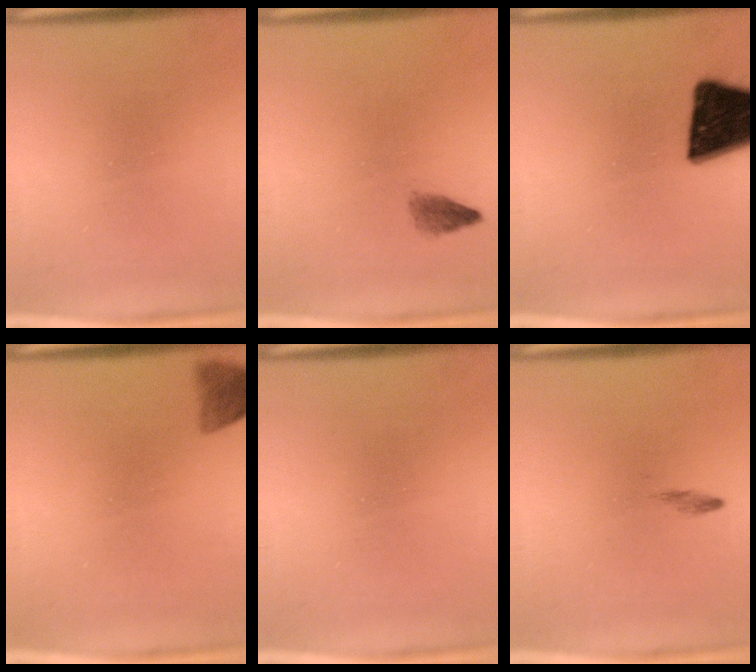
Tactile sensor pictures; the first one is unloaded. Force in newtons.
{"total": 1.5}
{"total": 18.5}
{"total": 3.0}
{"total": 0.0}
{"total": 0.7}